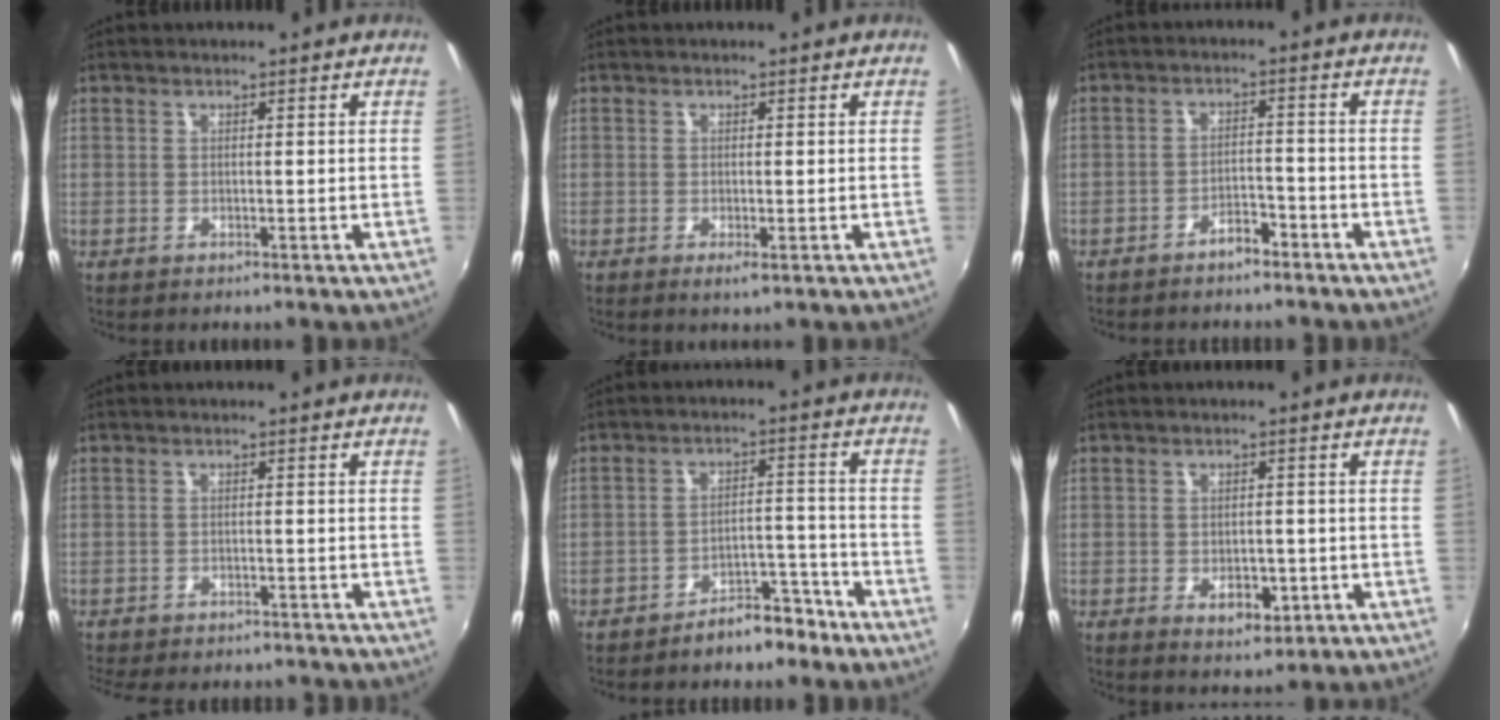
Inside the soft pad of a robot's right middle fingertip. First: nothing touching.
{"total": 1.2, "force": [-0.4, 0.2, 1.1], "torque": [-0.022, -0.005, -0.006]}
{"total": 3.8, "force": [-3.2, 1.4, 1.5], "torque": [-0.039, 0.011, -0.046]}
{"total": 10.7, "force": [-9.3, 3.2, 4.1], "torque": [-0.096, -0.019, -0.132]}
{"total": 6.8, "force": [-5.6, 2.8, 2.6], "torque": [-0.044, 0.026, -0.073]}
{"total": 5.3, "force": [-2.0, 3.3, 3.6], "torque": [-0.066, -0.007, -0.024]}